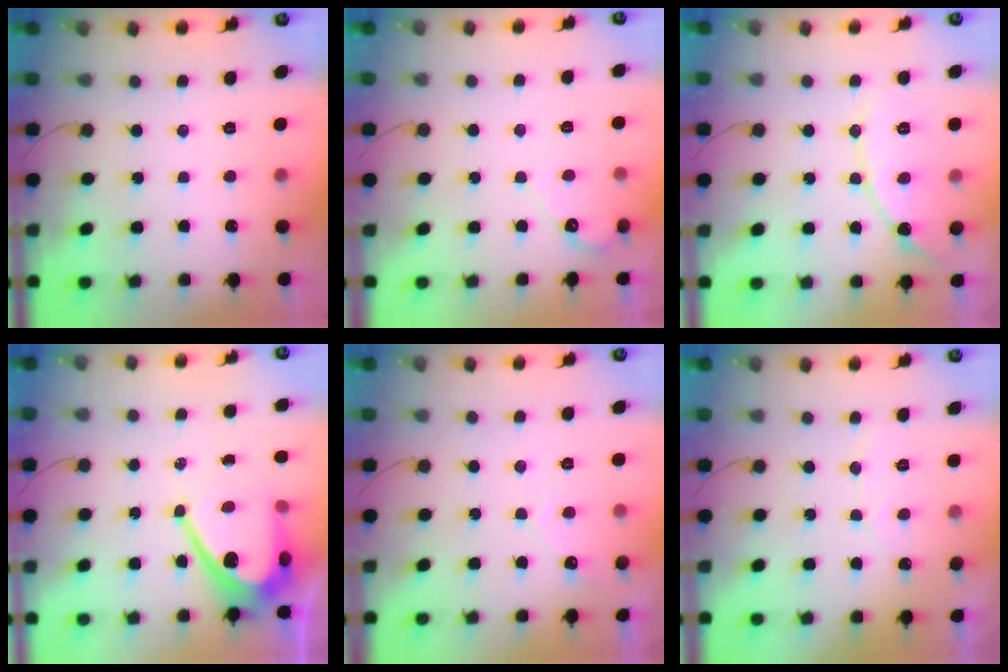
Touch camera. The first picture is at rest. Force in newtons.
{"total": 3.3, "press": 3.2, "slide": 0.2}
{"total": 11.3, "press": 11.2, "slide": 0.6}
{"total": 11.7, "press": 11.7, "slide": 0.9}
{"total": 2.7, "press": 2.7, "slide": 0.1}
{"total": 4.8, "press": 4.8, "slide": 0.4}